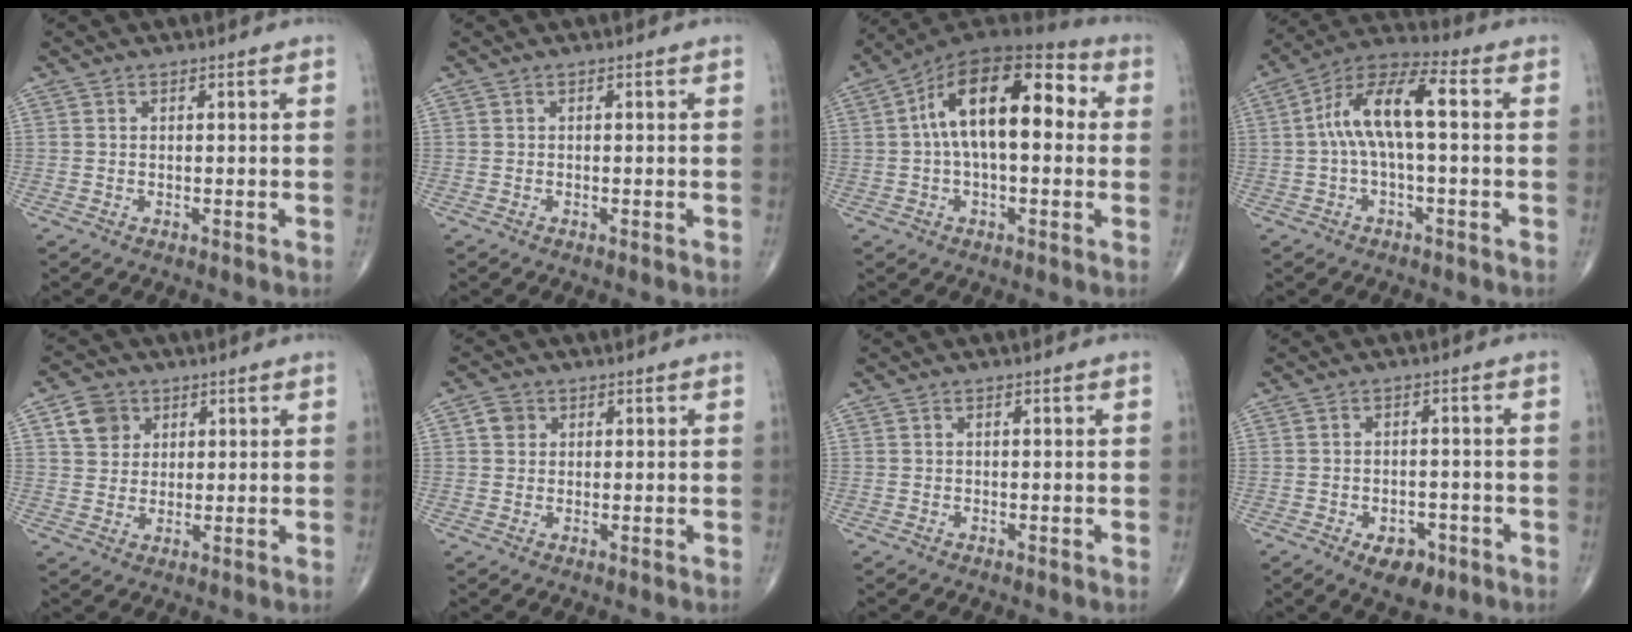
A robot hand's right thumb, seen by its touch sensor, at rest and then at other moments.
{"total": 0.0}
{"total": 18.3, "force": [2.8, 9.0, 15.7], "torque": [-0.236, 0.042, 0.032]}
{"total": 11.8, "force": [0.7, 4.2, 11.0], "torque": [-0.221, 0.044, 0.006]}
{"total": 6.1, "force": [2.5, 5.1, 2.2], "torque": [-0.014, -0.005, 0.045]}
{"total": 2.8, "force": [0.8, 2.4, 1.1], "torque": [-0.007, 0.001, 0.013]}
{"total": 0.0}
{"total": 6.5, "force": [-3.3, 3.8, 4.2], "torque": [-0.043, 0.012, -0.041]}